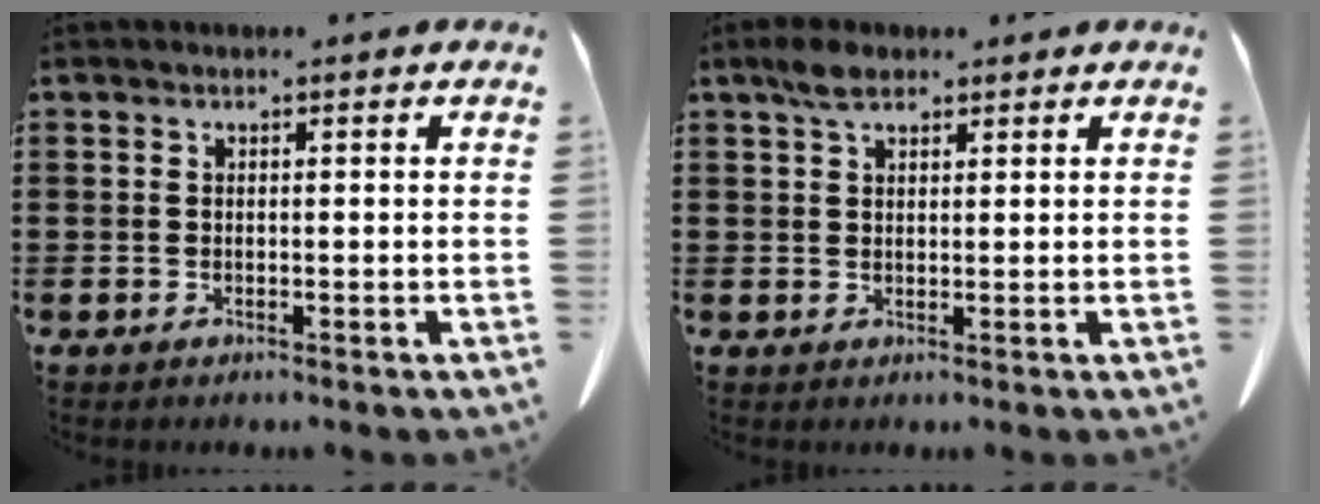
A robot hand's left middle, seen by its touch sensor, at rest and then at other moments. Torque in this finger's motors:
{"motor_torque": [1.53, 0.61, 0.17, 0.15]}